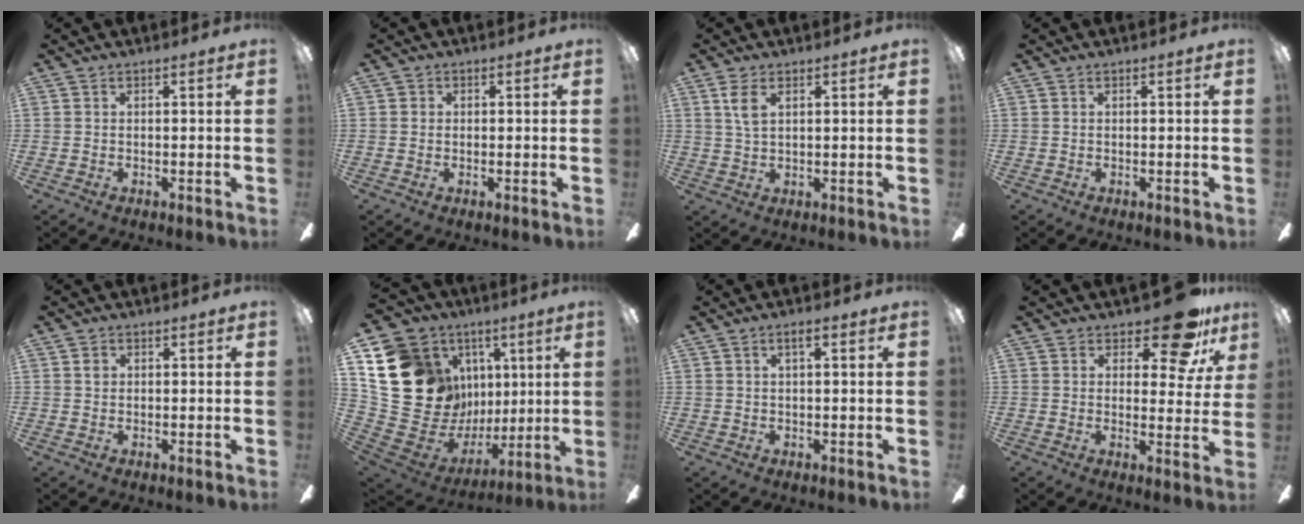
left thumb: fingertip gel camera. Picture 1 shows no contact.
{"total": 0.8, "force": [0.1, 0.8, 0.0], "torque": [0.000, 0.004, 0.000]}
{"total": 3.7, "force": [1.3, 2.3, 2.5], "torque": [-0.047, 0.003, 0.020]}
{"total": 0.0}
{"total": 1.3, "force": [0.5, 1.1, 0.5], "torque": [-0.002, 0.002, 0.007]}
{"total": 21.8, "force": [6.4, 18.4, 9.7], "torque": [-0.225, -0.050, 0.162]}
{"total": 2.3, "force": [1.1, 0.7, 1.9], "torque": [-0.032, 0.002, 0.017]}
{"total": 13.1, "force": [8.7, 5.6, 8.1], "torque": [-0.113, -0.042, 0.149]}